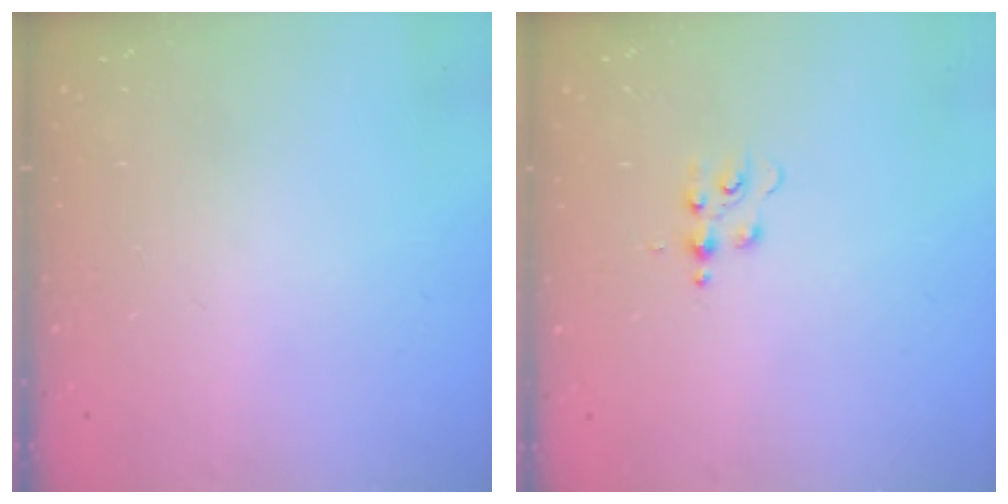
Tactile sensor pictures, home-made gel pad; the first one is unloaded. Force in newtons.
{"total": 4.3, "press": 4.3, "slide": 0.5}